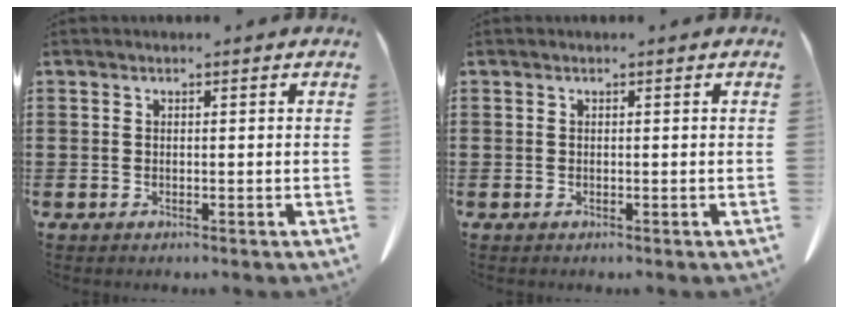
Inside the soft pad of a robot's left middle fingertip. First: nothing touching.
{"total": 0.0}